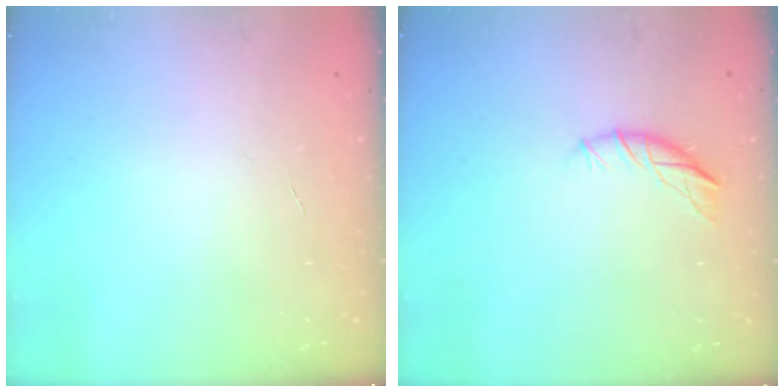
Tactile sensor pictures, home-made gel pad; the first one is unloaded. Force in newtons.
{"total": 7.0, "press": 7.0, "slide": 0.7}